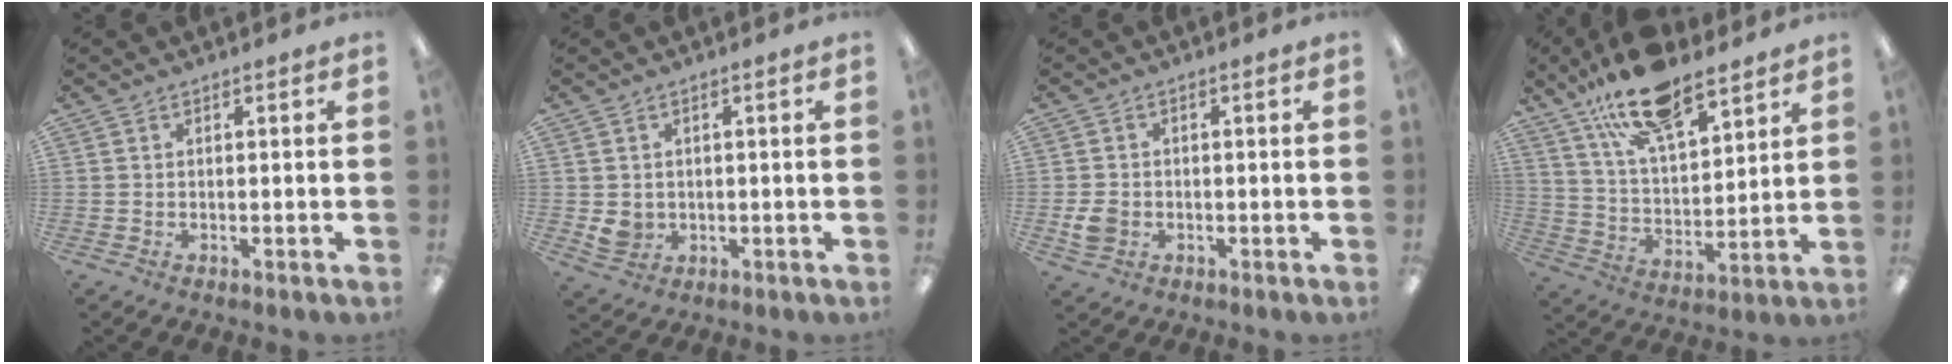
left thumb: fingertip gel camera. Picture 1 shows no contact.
{"total": 3.6, "force": [0.4, 3.4, 1.3], "torque": [-0.024, 0.000, 0.009]}
{"total": 3.7, "force": [-0.9, 3.1, 1.9], "torque": [-0.028, 0.001, -0.017]}
{"total": 17.6, "force": [13.3, 6.7, 9.4], "torque": [-0.168, -0.067, 0.233]}